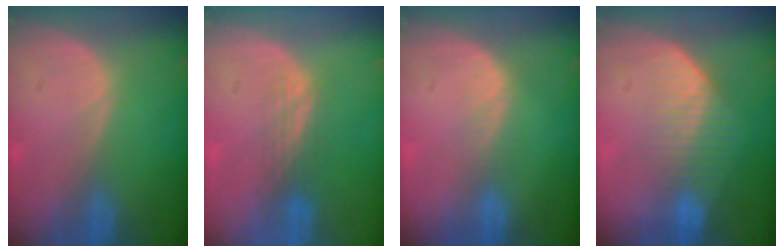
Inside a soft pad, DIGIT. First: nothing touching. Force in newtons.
{"total": 2.9, "press": 2.5, "slide": 1.5}
{"total": 2.3, "press": 1.6, "slide": 1.6}
{"total": 7.4, "press": 6.3, "slide": 3.9}